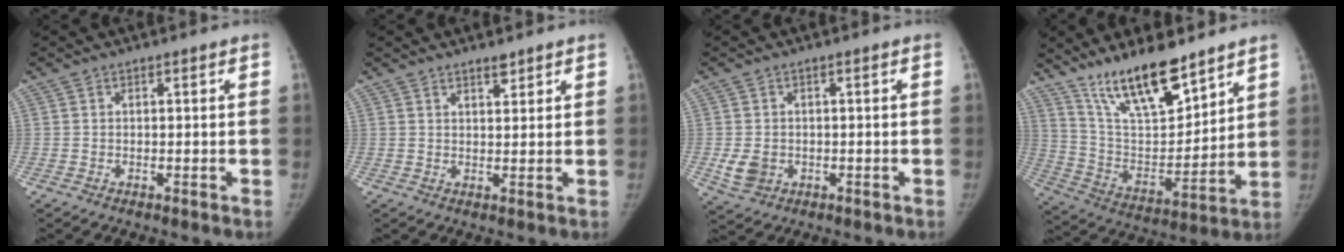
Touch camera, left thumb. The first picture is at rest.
{"total": 1.6, "force": [1.3, 0.5, 0.7], "torque": [-0.006, -0.010, 0.022]}
{"total": 4.3, "force": [-0.8, 3.5, 2.4], "torque": [-0.039, -0.003, -0.006]}
{"total": 17.9, "force": [13.3, 5.5, 10.6], "torque": [-0.147, -0.078, 0.248]}